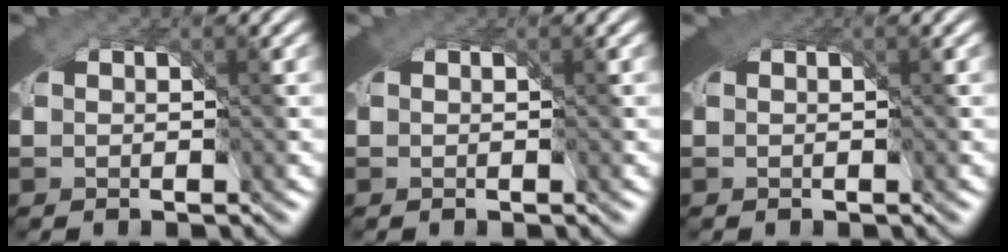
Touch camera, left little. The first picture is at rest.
{"total": 0.0}
{"total": 1.4, "force": [0.8, 0.8, 0.8], "torque": [-0.015, -0.002, 0.012]}